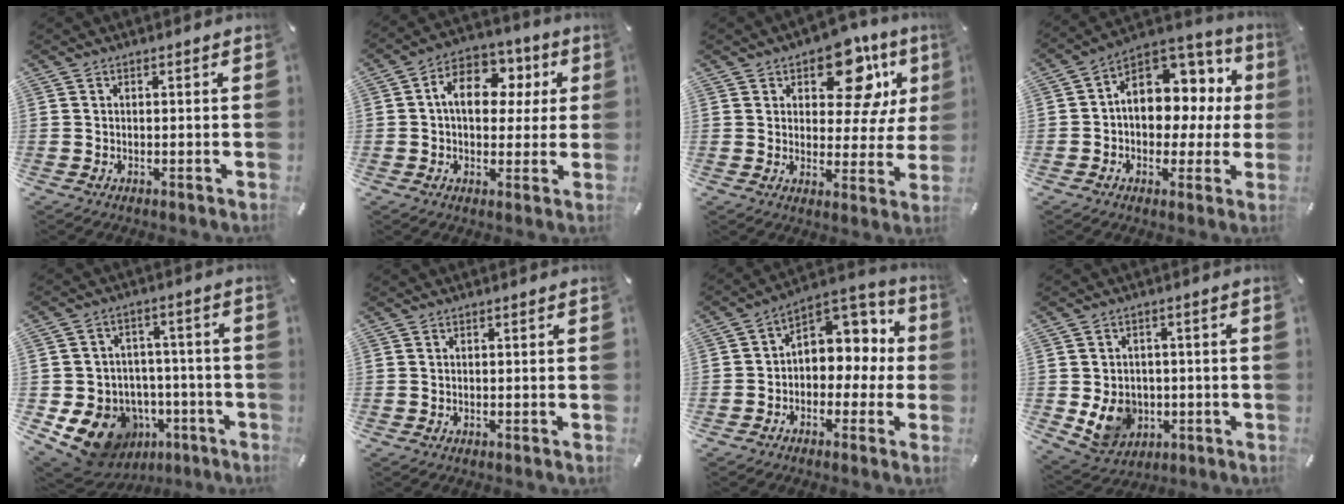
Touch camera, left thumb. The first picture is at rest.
{"total": 12.0, "force": [2.0, 8.6, 8.1], "torque": [-0.124, 0.002, 0.032]}
{"total": 15.0, "force": [7.6, 8.4, 9.8], "torque": [-0.134, -0.037, 0.127]}
{"total": 11.6, "force": [2.1, 9.2, 6.7], "torque": [-0.093, -0.025, 0.044]}
{"total": 14.6, "force": [-5.9, 12.1, 5.8], "torque": [-0.104, 0.027, -0.084]}
{"total": 0.0}
{"total": 7.6, "force": [1.3, 6.7, 3.3], "torque": [-0.051, -0.013, 0.026]}
{"total": 9.4, "force": [-1.5, 8.2, 4.4], "torque": [-0.097, 0.003, -0.025]}